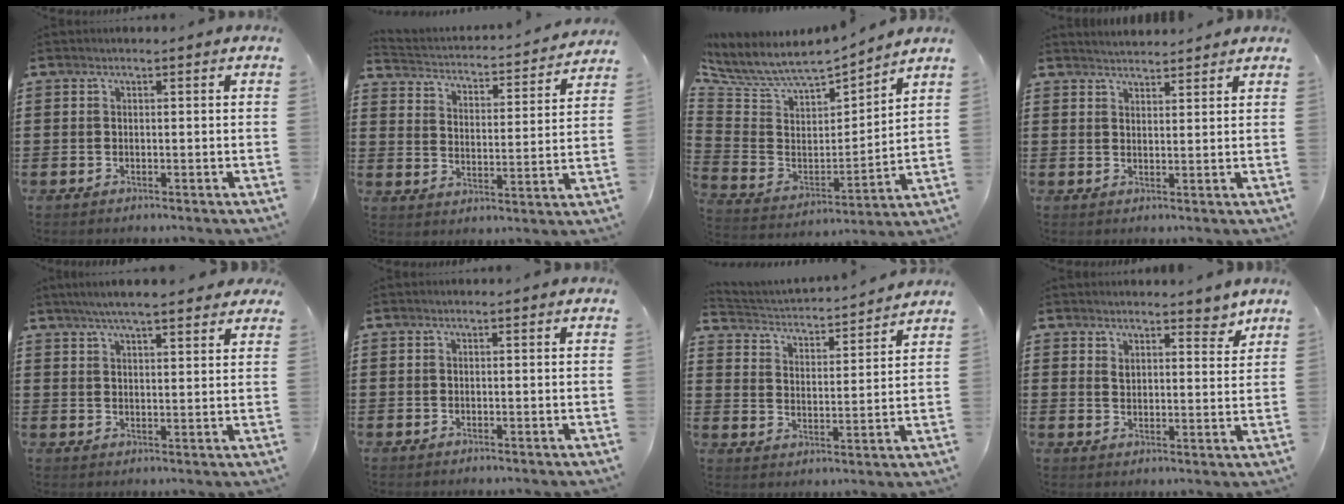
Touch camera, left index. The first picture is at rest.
{"total": 2.2, "force": [2.2, 0.0, 0.2], "torque": [-0.022, -0.030, 0.026]}
{"total": 6.7, "force": [5.7, 2.1, 2.7], "torque": [-0.084, -0.046, 0.096]}
{"total": 2.3, "force": [2.3, -0.2, -0.1], "torque": [-0.004, -0.005, 0.044]}
{"total": 5.4, "force": [4.7, 0.5, 2.7], "torque": [-0.065, -0.005, 0.083]}
{"total": 0.0}
{"total": 2.6, "force": [2.6, 0.0, 0.1], "torque": [-0.022, -0.031, 0.036]}
{"total": 4.2, "force": [3.7, 1.5, 1.2], "torque": [-0.019, -0.011, 0.064]}